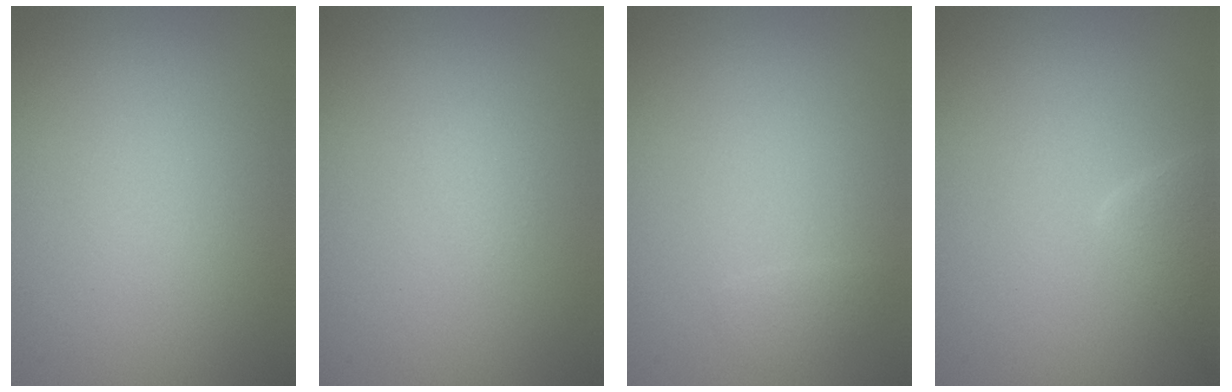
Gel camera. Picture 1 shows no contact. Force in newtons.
{"total": 0.6, "press": 0.6, "slide": 0.0}
{"total": 0.8, "press": 0.8, "slide": 0.1}
{"total": 2.2, "press": 2.2, "slide": 0.1}